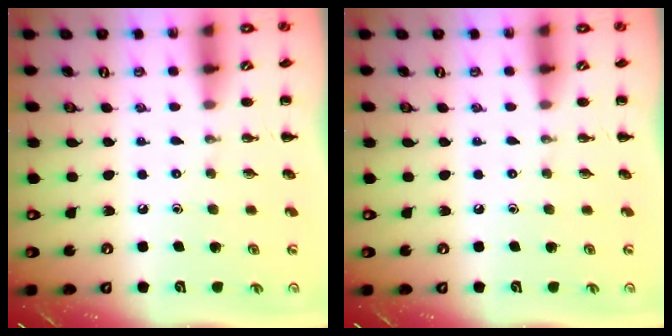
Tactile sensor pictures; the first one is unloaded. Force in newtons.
{"total": 0.0}